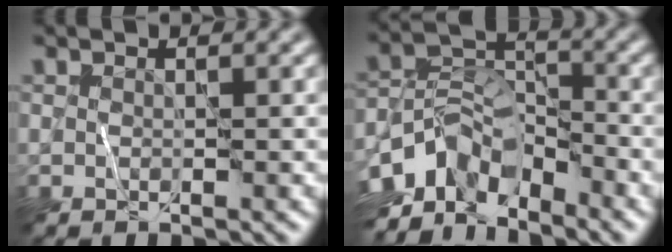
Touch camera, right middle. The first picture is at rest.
{"total": 7.8, "force": [-4.7, 4.4, 4.4], "torque": [-0.064, 0.001, -0.100]}